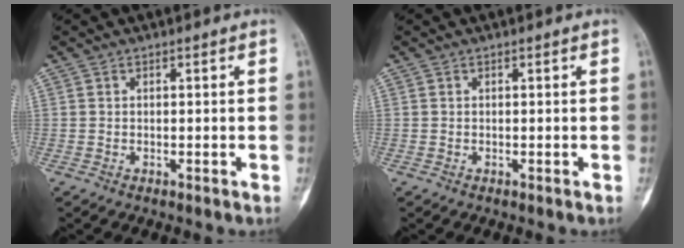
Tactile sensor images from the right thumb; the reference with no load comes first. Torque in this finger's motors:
{"motor_torque": [0.00, 0.00, 0.09, -0.09, 0.00]}